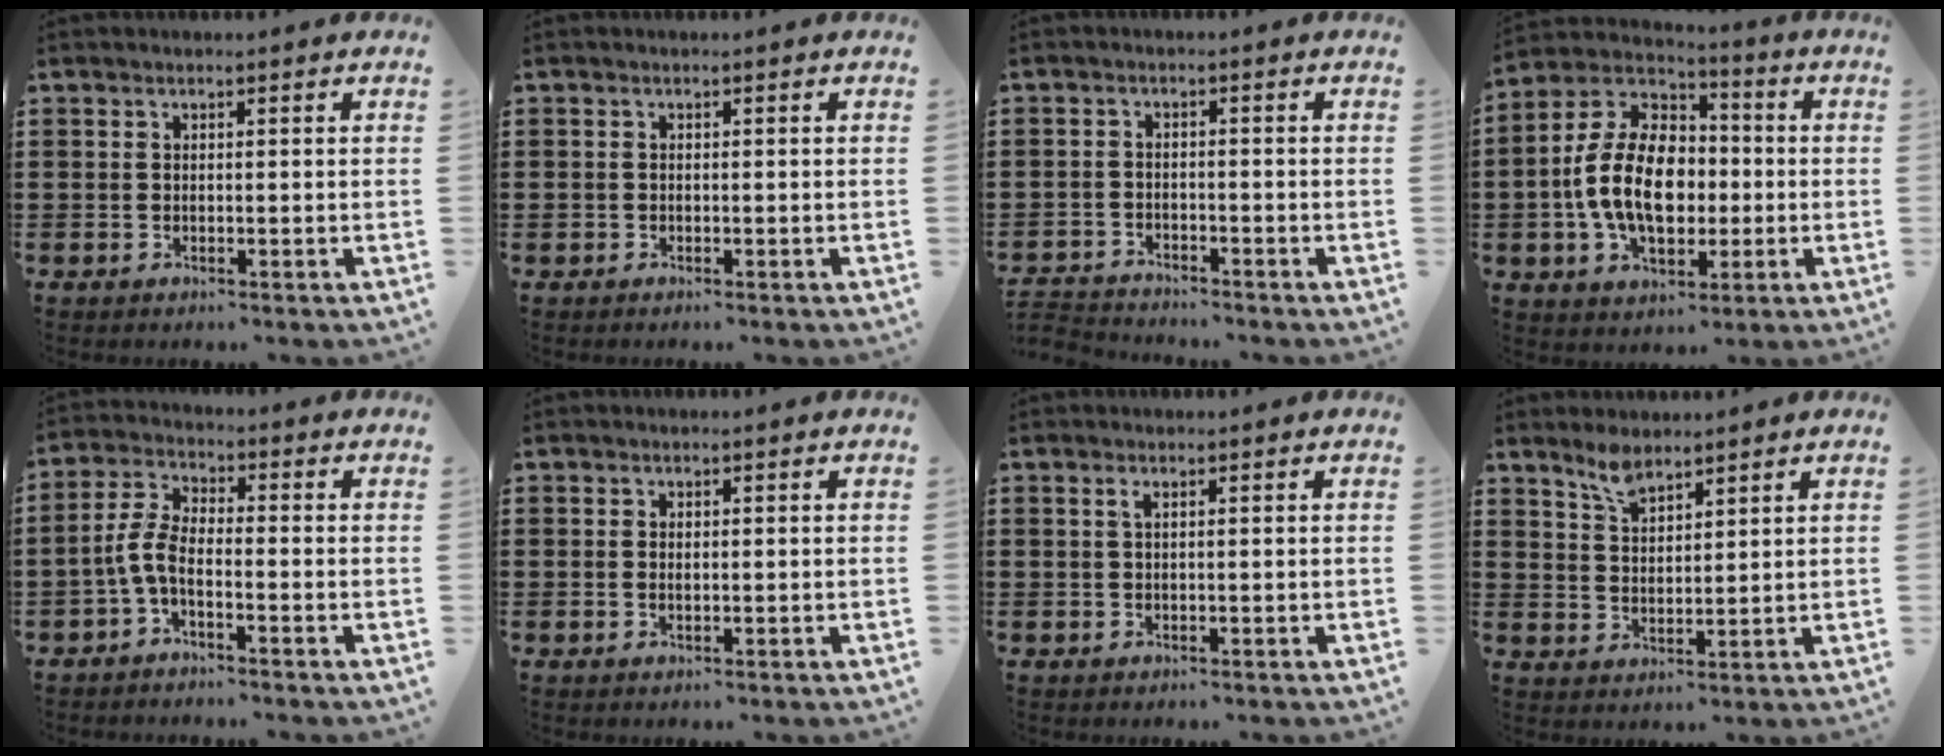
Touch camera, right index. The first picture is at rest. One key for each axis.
{"total": 0.7, "fx": -0.4, "fy": 0.6, "fz": 0.1, "tx": -0.003, "ty": 0.004, "tz": -0.009}
{"total": 2.3, "fx": -2.3, "fy": 0.4, "fz": -0.3, "tx": -0.004, "ty": 0.000, "tz": -0.051}
{"total": 13.8, "fx": -1.6, "fy": 8.8, "fz": 10.5, "tx": -0.253, "ty": 0.008, "tz": -0.032}
{"total": 5.0, "fx": -2.1, "fy": 1.9, "fz": 4.1, "tx": -0.109, "ty": -0.003, "tz": -0.049}
{"total": 0.8, "fx": 0.0, "fy": 0.5, "fz": 0.6, "tx": -0.014, "ty": 0.003, "tz": 0.000}
{"total": 0.8, "fx": 0.3, "fy": 0.2, "fz": 0.7, "tx": -0.015, "ty": 0.001, "tz": 0.005}
{"total": 4.3, "fx": 3.5, "fy": 1.3, "fz": 2.0, "tx": -0.050, "ty": -0.003, "tz": 0.066}